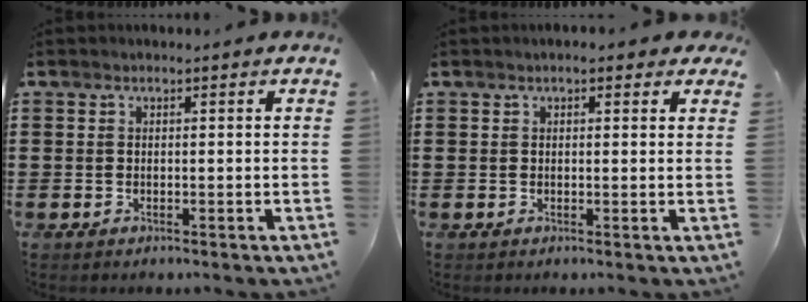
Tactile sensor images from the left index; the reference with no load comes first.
{"total": 1.4, "force": [0.7, 0.7, 1.0], "torque": [-0.022, 0.008, 0.010]}